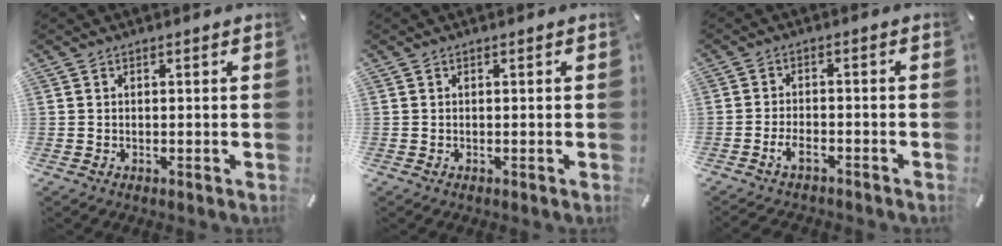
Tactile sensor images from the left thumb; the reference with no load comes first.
{"total": 0.0}
{"total": 4.2, "force": [-3.0, 1.8, 2.3], "torque": [-0.050, 0.012, -0.058]}